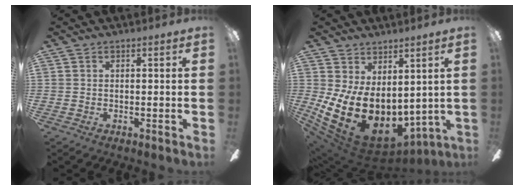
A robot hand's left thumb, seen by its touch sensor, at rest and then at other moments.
{"total": 16.7, "force": [-1.2, 10.1, 13.3], "torque": [-0.285, -0.005, -0.003]}